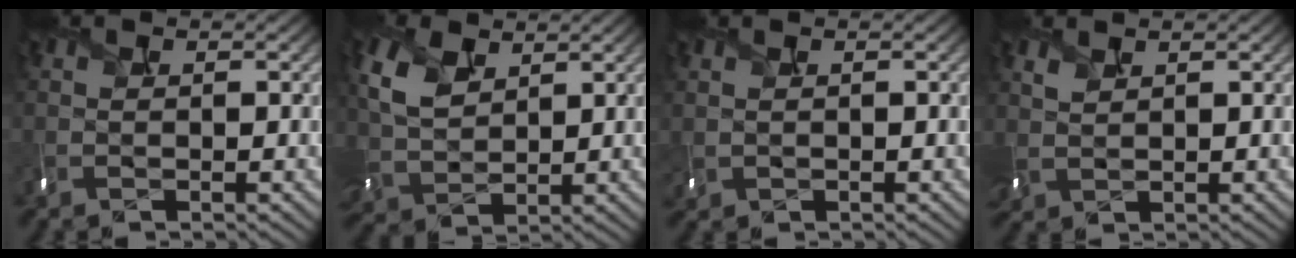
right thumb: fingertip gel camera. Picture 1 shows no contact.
{"total": 6.4, "force": [2.9, 4.2, 3.8], "torque": [-0.116, 0.003, 0.066]}
{"total": 1.3, "force": [0.3, 0.8, 0.9], "torque": [-0.027, -0.004, 0.013]}
{"total": 1.9, "force": [1.2, 1.0, 1.1], "torque": [-0.042, 0.001, 0.034]}